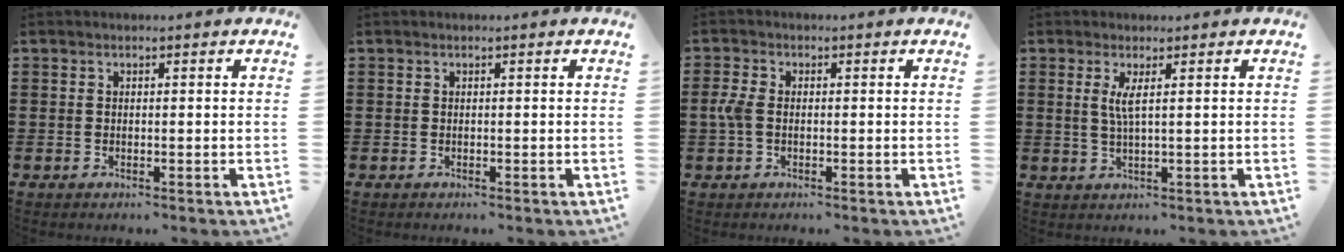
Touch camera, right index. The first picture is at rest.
{"total": 0.0}
{"total": 3.0, "force": [-0.3, 1.8, 2.3], "torque": [-0.069, -0.002, -0.013]}
{"total": 2.8, "force": [0.8, -0.1, 2.6], "torque": [-0.056, -0.005, 0.012]}